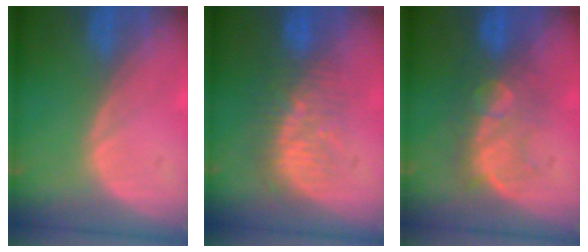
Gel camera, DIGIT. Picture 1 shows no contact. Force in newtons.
{"total": 8.1, "press": 7.7, "slide": 2.7}
{"total": 8.0, "press": 7.8, "slide": 1.9}